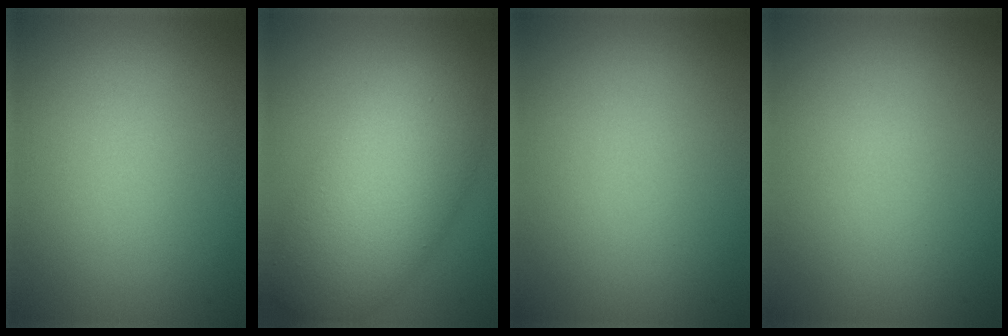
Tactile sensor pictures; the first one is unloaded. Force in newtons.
{"total": 8.6, "press": 8.6, "slide": 0.1}
{"total": 0.0}
{"total": 0.0}